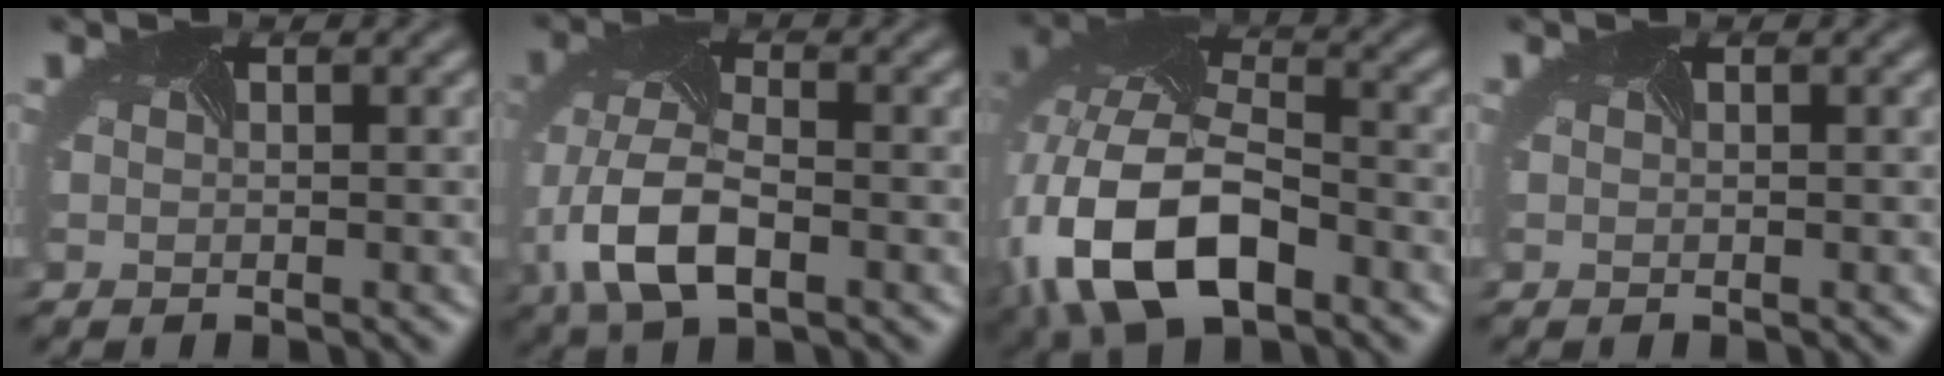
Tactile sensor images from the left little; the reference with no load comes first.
{"total": 7.4, "force": [-2.5, 4.0, 5.7], "torque": [-0.141, -0.012, -0.052]}
{"total": 14.3, "force": [-5.0, 8.2, 10.5], "torque": [-0.243, -0.034, -0.086]}
{"total": 0.0}